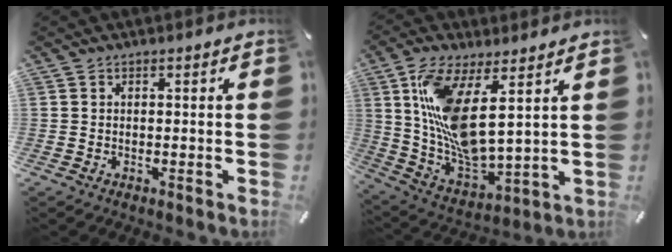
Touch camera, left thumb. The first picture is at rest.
{"total": 14.2, "force": [5.9, 5.1, 11.9], "torque": [-0.262, -0.052, 0.104]}